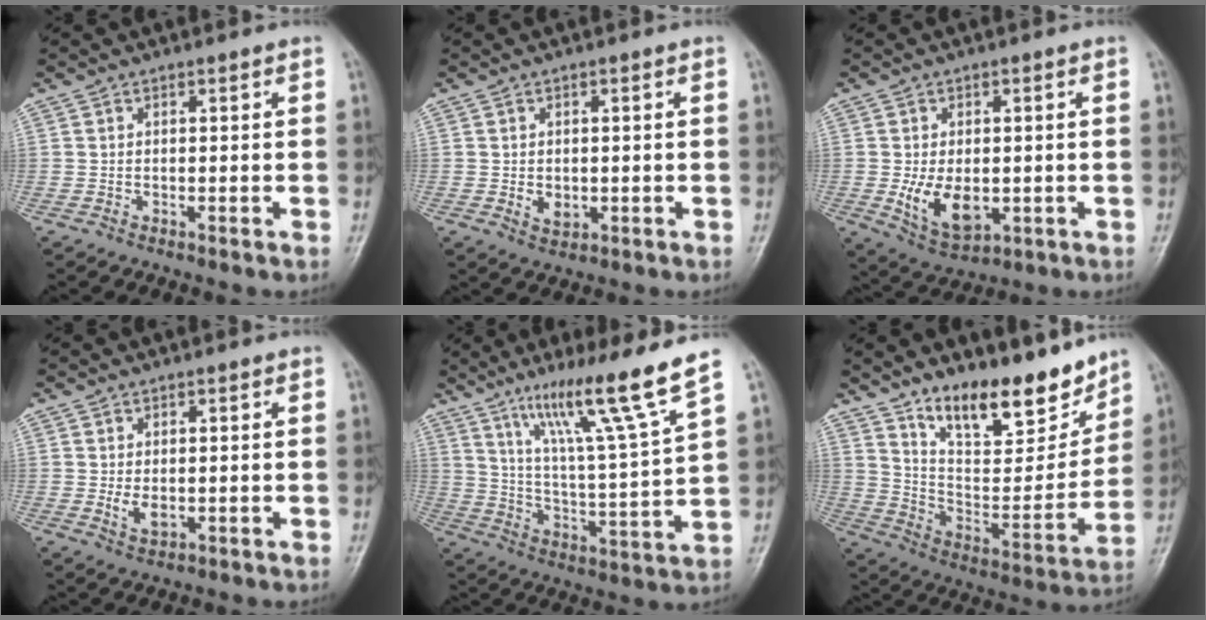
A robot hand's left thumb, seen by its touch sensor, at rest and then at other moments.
{"total": 2.0, "force": [-0.3, 1.5, 1.4], "torque": [-0.018, -0.002, -0.002]}
{"total": 8.4, "force": [-1.2, 5.1, 6.5], "torque": [-0.101, -0.012, -0.007]}
{"total": 3.1, "force": [-0.1, 1.9, 2.5], "torque": [-0.040, -0.008, 0.003]}
{"total": 16.6, "force": [10.9, -0.7, 12.4], "torque": [-0.197, -0.063, 0.182]}
{"total": 18.5, "force": [13.9, 6.6, 10.3], "torque": [-0.112, -0.091, 0.236]}